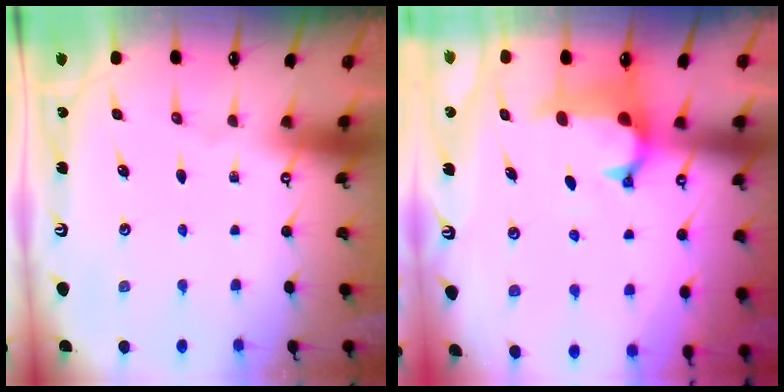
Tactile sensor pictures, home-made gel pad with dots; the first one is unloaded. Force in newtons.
{"total": 1.2, "press": 0.6, "slide": 1.0}